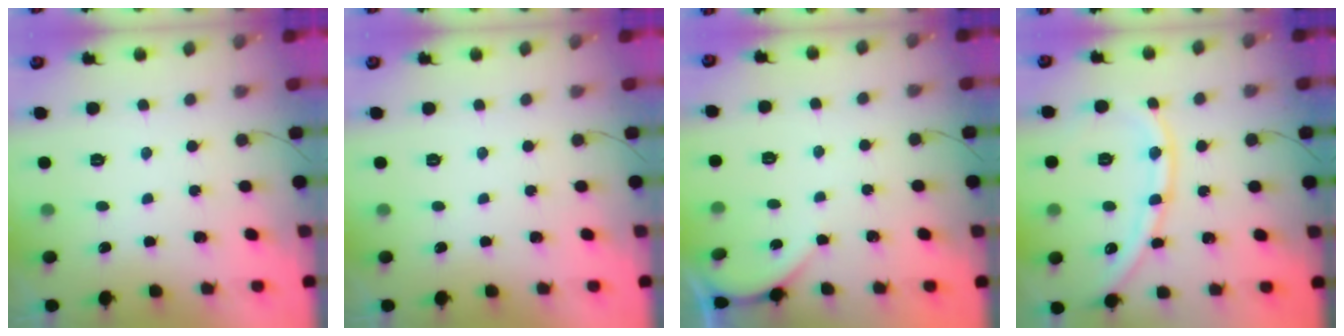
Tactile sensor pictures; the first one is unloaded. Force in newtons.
{"total": 0.0}
{"total": 1.3, "press": 1.3, "slide": 0.3}
{"total": 11.9, "press": 11.8, "slide": 1.4}